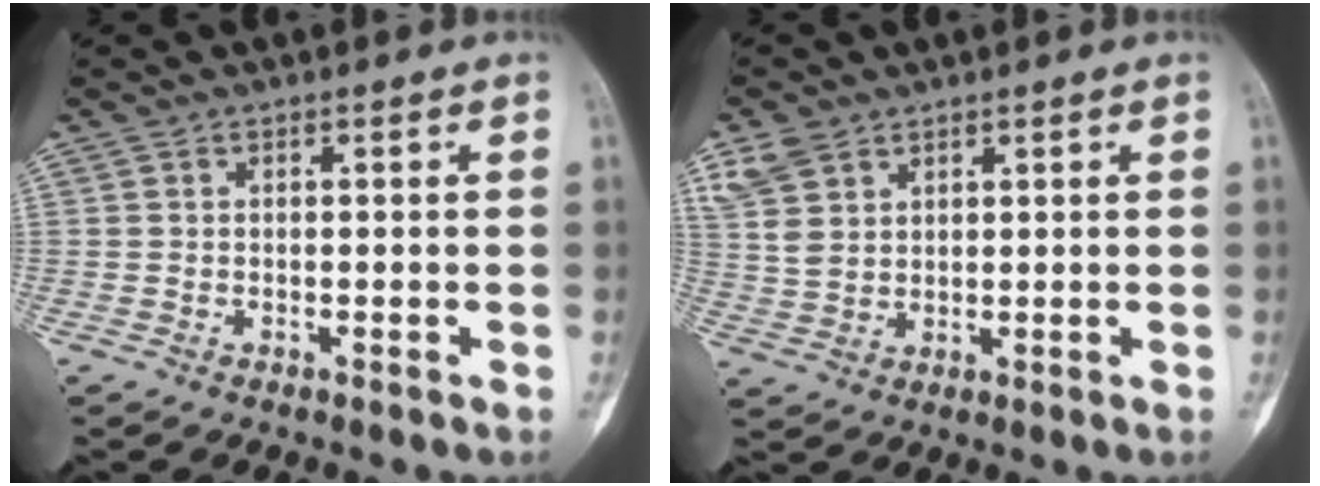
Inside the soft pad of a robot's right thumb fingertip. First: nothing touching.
{"total": 5.8, "force": [3.6, 3.8, 2.6], "torque": [-0.047, -0.011, 0.084]}